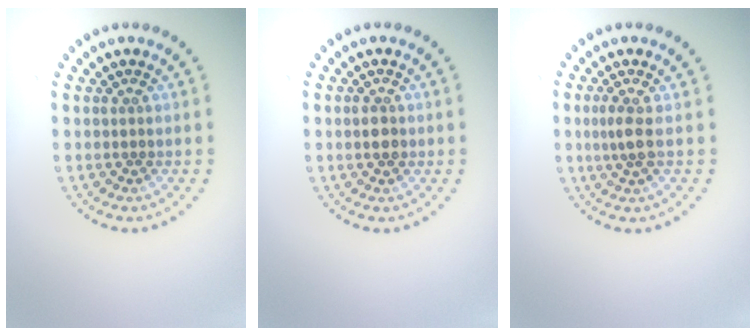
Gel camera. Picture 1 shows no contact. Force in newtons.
{"total": 1.7, "press": 1.7, "slide": 0.1}
{"total": 1.8, "press": 1.4, "slide": 1.1}